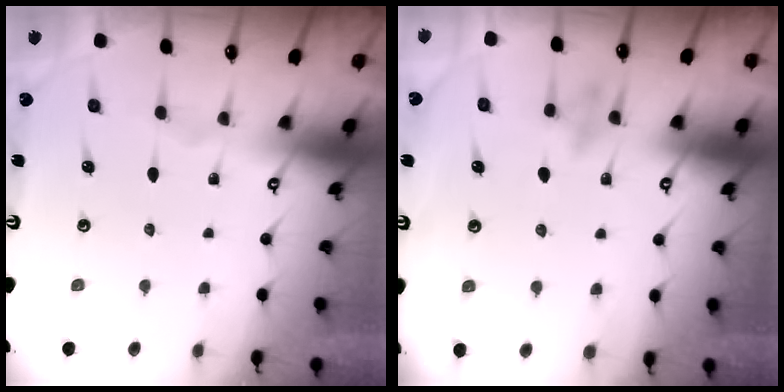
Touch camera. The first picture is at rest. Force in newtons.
{"total": 6.8, "press": 6.7, "slide": 1.0}